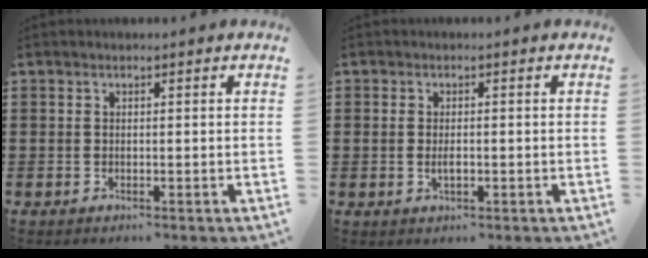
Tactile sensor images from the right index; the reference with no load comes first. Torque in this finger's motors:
{"motor_torque": [0.22, 0.28, 0.04, 0.00]}